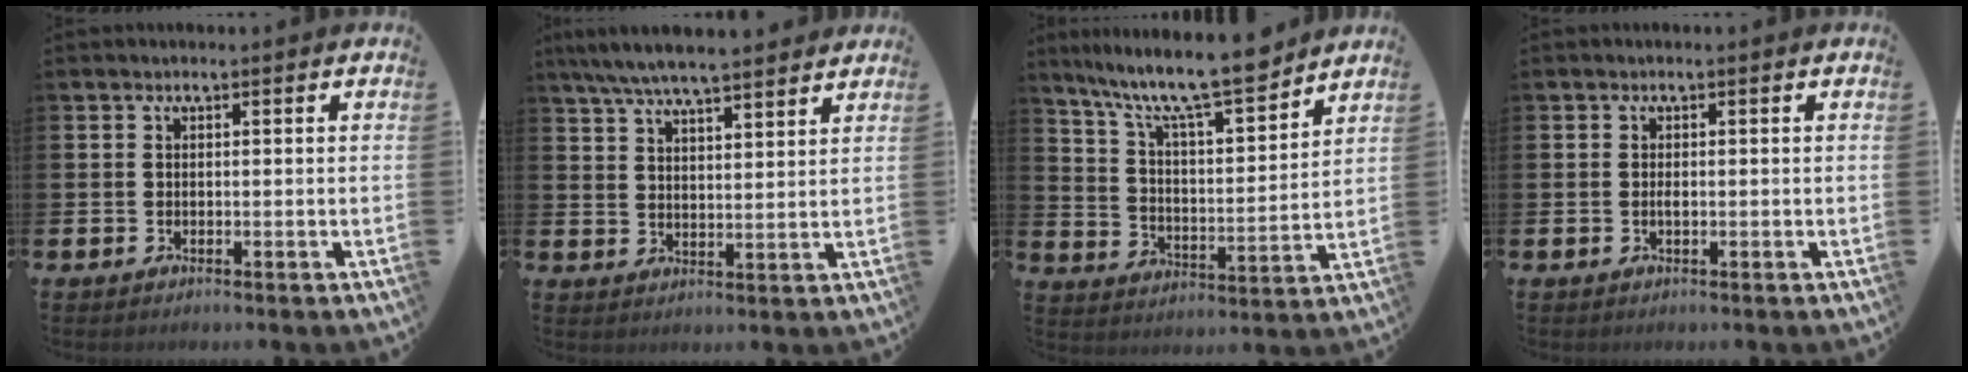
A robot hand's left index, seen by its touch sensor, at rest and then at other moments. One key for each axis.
{"total": 6.8, "fx": 6.4, "fy": 0.6, "fz": 2.1, "tx": -0.067, "ty": -0.025, "tz": 0.117}
{"total": 11.2, "fx": 9.8, "fy": 1.4, "fz": 5.2, "tx": -0.124, "ty": -0.065, "tz": 0.167}
{"total": 0.8, "fx": -0.2, "fy": 0.2, "fz": 0.7, "tx": -0.021, "ty": 0.003, "tz": -0.002}